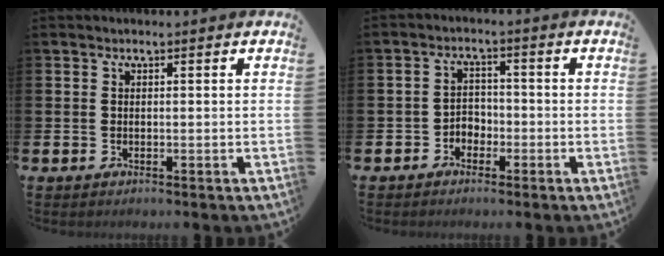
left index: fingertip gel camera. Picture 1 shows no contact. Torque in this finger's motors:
{"motor_torque": [-0.09, -0.07, 0.05, -0.01]}